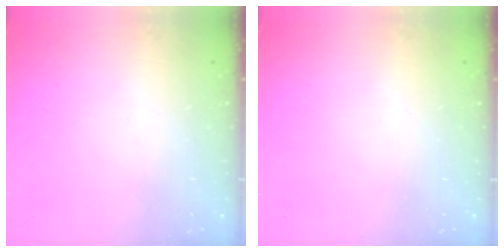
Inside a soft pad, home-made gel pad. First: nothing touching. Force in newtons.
{"total": 0.0}